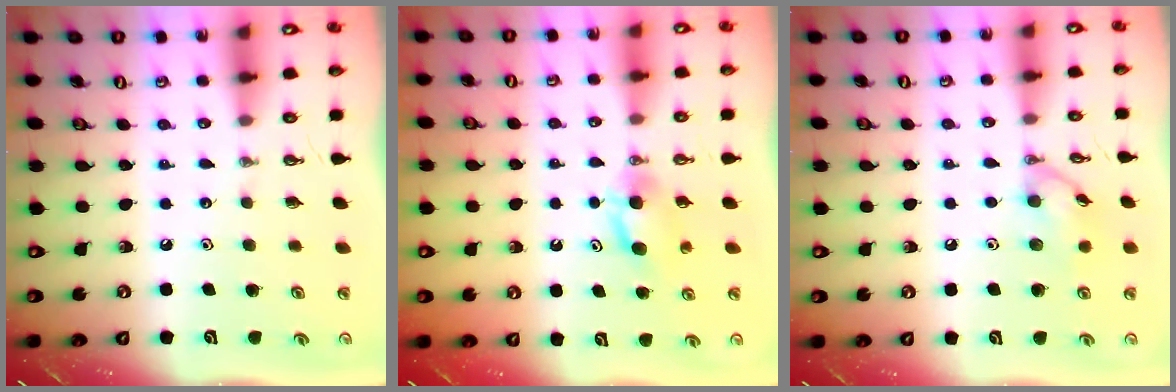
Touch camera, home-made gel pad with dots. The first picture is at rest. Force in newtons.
{"total": 4.4, "press": 4.4, "slide": 0.6}
{"total": 9.9, "press": 9.9, "slide": 0.4}